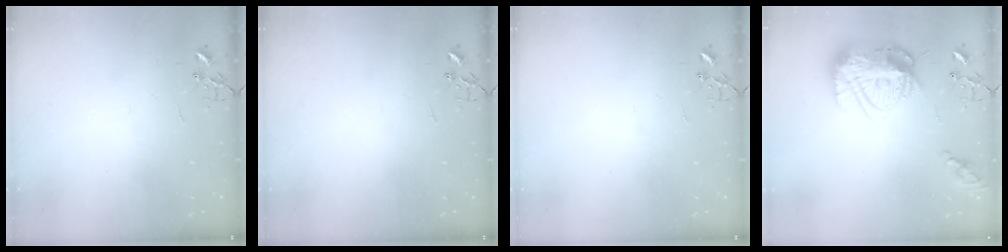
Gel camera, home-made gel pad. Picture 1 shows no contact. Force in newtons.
{"total": 0.0}
{"total": 0.0}
{"total": 17.2, "press": 17.2, "slide": 1.4}